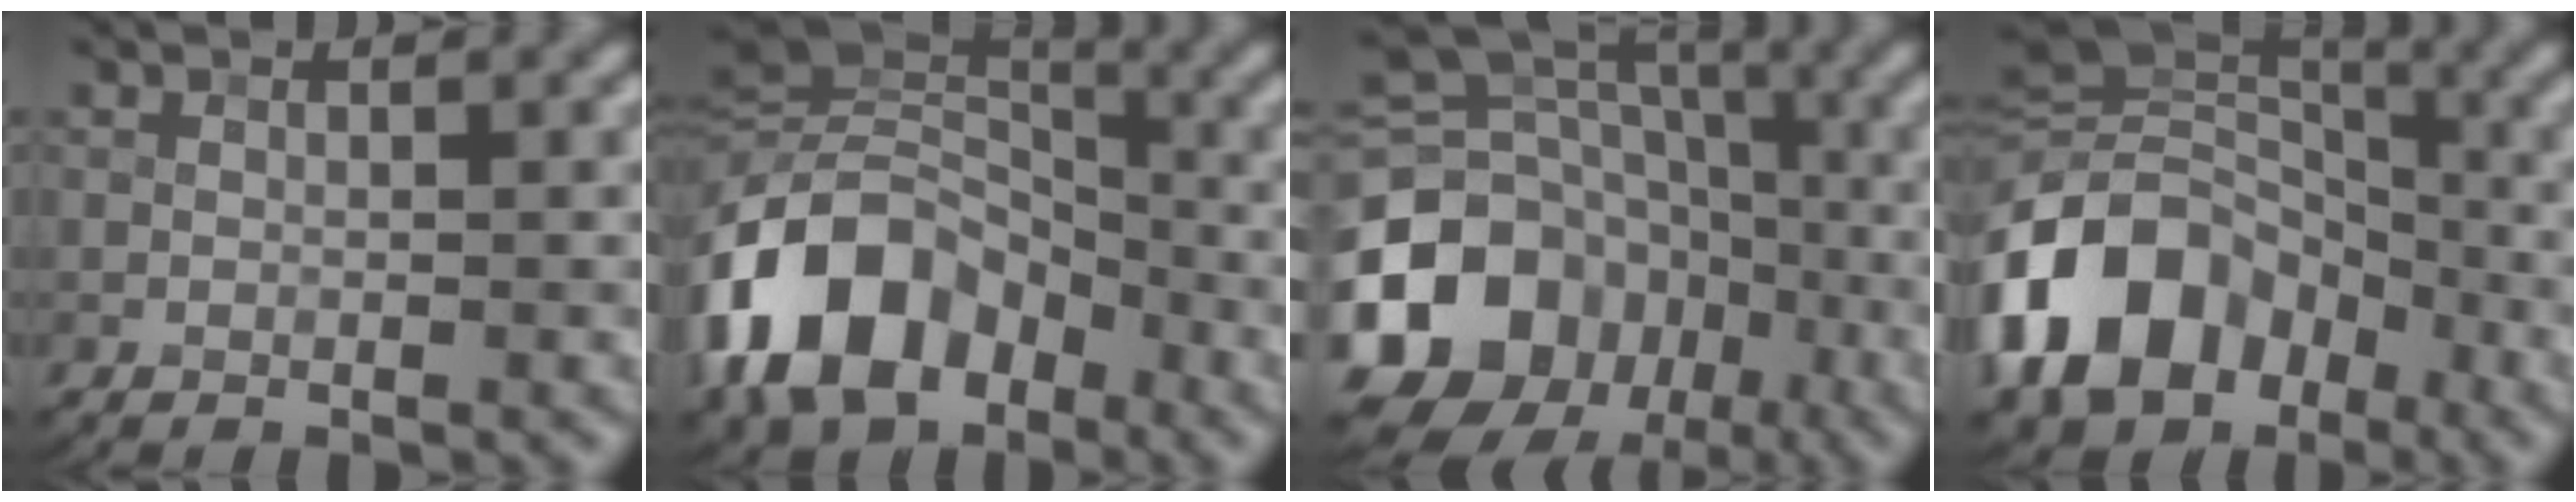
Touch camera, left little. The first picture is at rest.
{"total": 12.7, "force": [-5.6, 8.4, 7.8], "torque": [-0.157, 0.012, -0.119]}
{"total": 16.3, "force": [-7.0, 13.2, 6.5], "torque": [-0.153, -0.011, -0.126]}
{"total": 13.6, "force": [-5.6, 9.7, 7.8], "torque": [-0.163, 0.000, -0.113]}